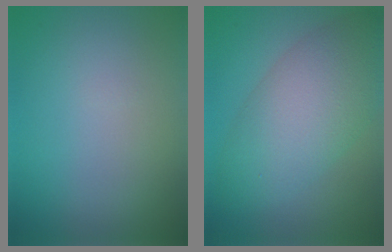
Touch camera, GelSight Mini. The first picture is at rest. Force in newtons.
{"total": 7.9, "press": 7.9, "slide": 0.2}